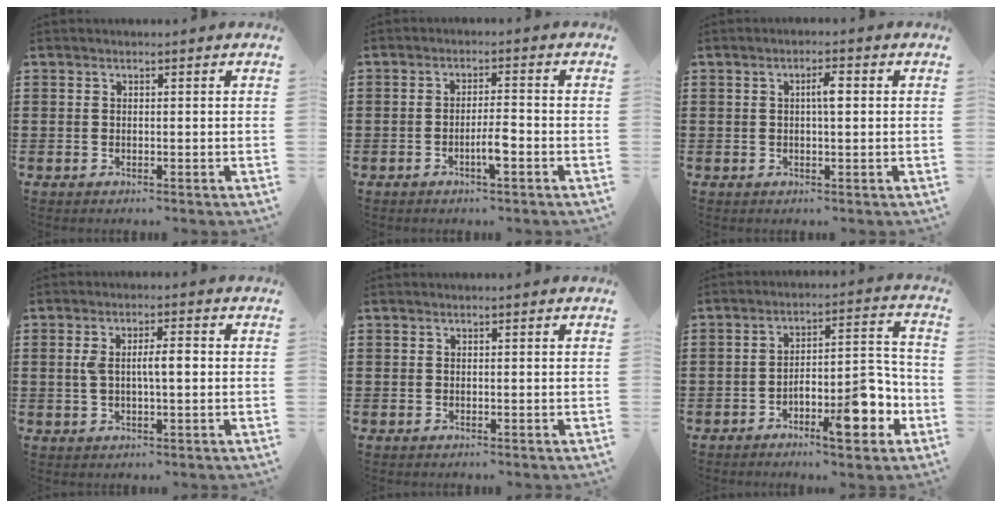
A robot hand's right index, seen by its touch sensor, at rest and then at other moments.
{"total": 3.6, "force": [-1.6, 0.6, 3.1], "torque": [-0.061, 0.002, -0.032]}
{"total": 2.7, "force": [0.3, 0.6, 2.6], "torque": [-0.052, 0.001, 0.004]}
{"total": 4.7, "force": [0.2, 1.4, 4.5], "torque": [-0.090, 0.001, -0.001]}
{"total": 0.0}
{"total": 9.8, "force": [-5.5, 3.4, 7.4], "torque": [-0.096, 0.008, -0.094]}